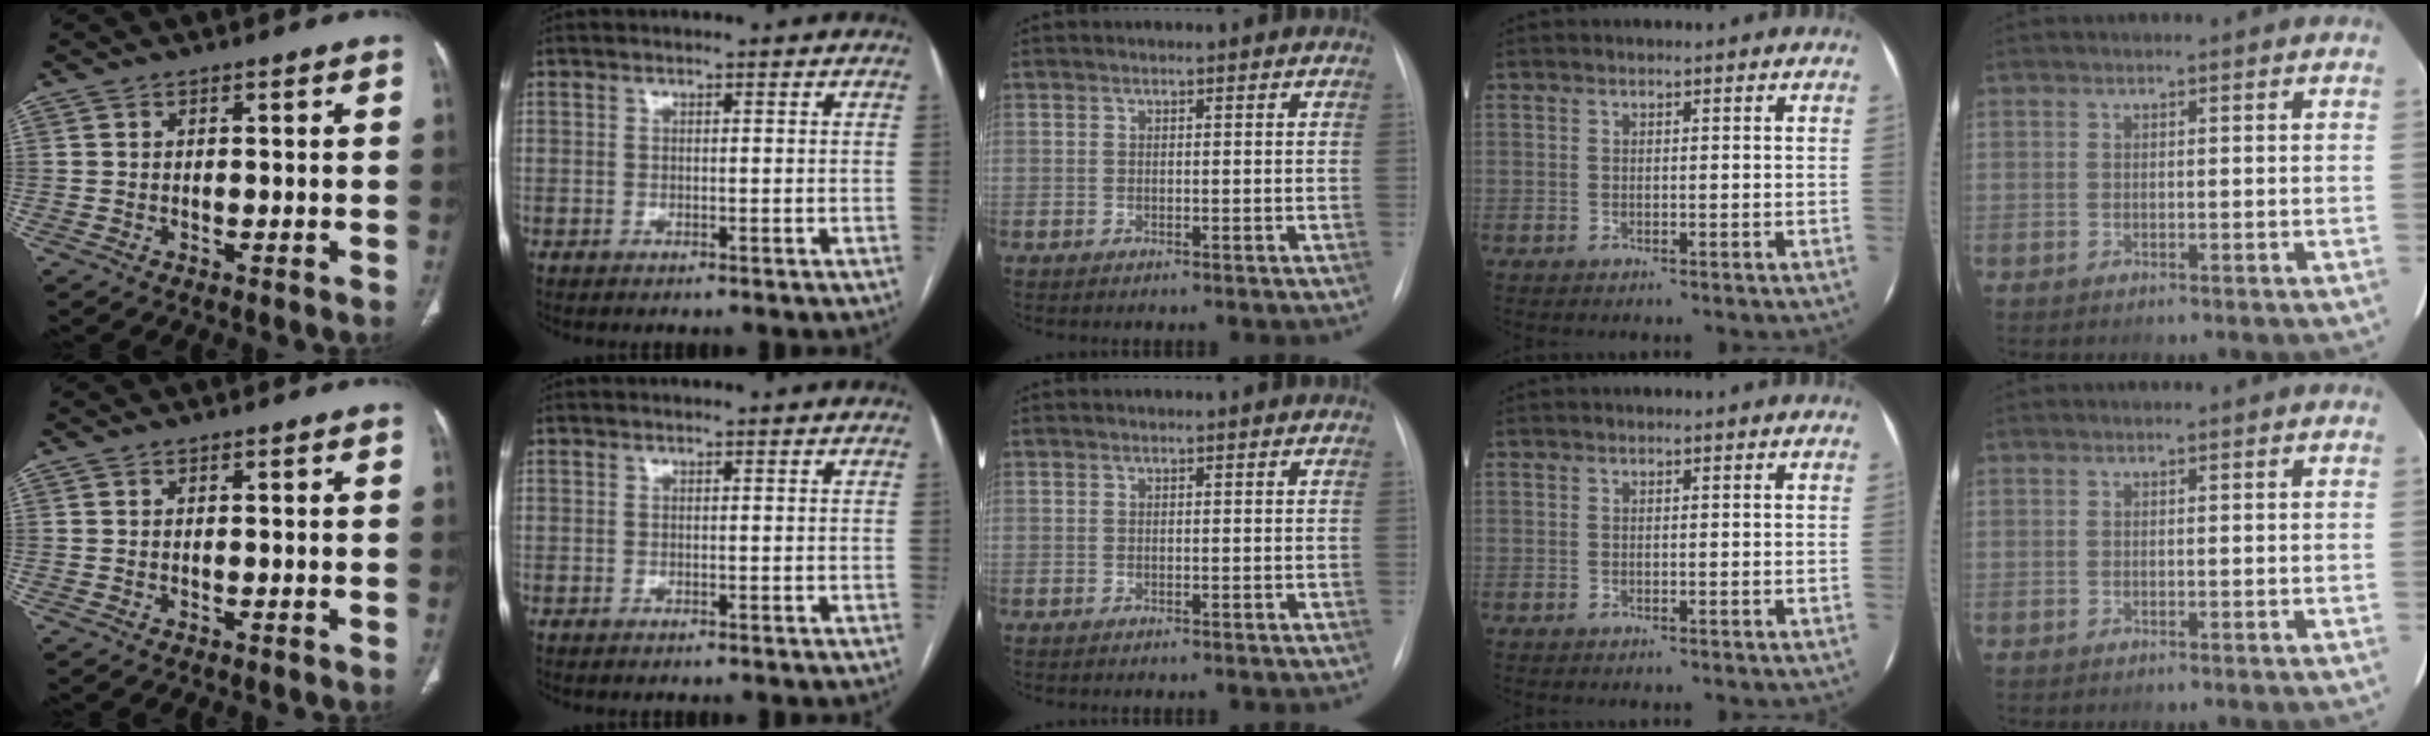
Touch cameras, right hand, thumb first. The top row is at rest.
{}